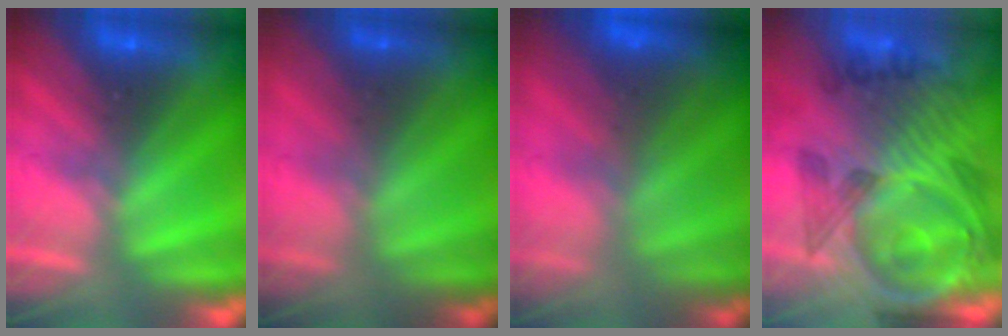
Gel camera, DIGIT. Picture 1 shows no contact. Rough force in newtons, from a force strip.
{"total": 1.7}
{"total": 3.5}
{"total": 11.8}